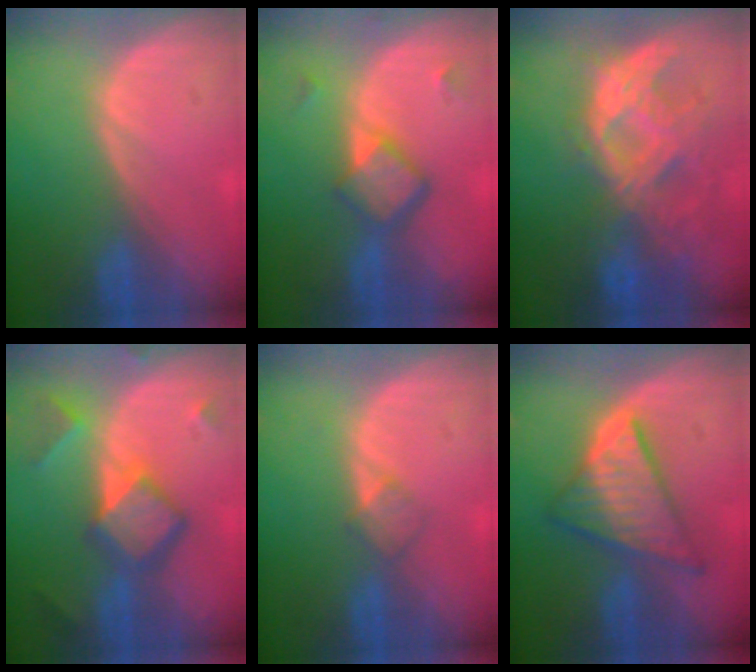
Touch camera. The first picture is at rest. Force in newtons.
{"total": 5.9, "press": 5.1, "slide": 2.9}
{"total": 10.5, "press": 9.2, "slide": 5.0}
{"total": 7.7, "press": 7.6, "slide": 0.6}
{"total": 2.0, "press": 2.0, "slide": 0.2}
{"total": 9.0, "press": 9.0, "slide": 0.7}